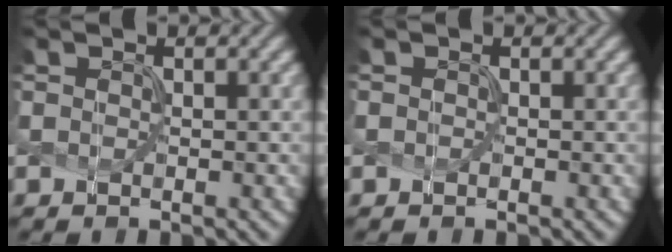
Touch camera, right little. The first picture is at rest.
{"total": 0.0}